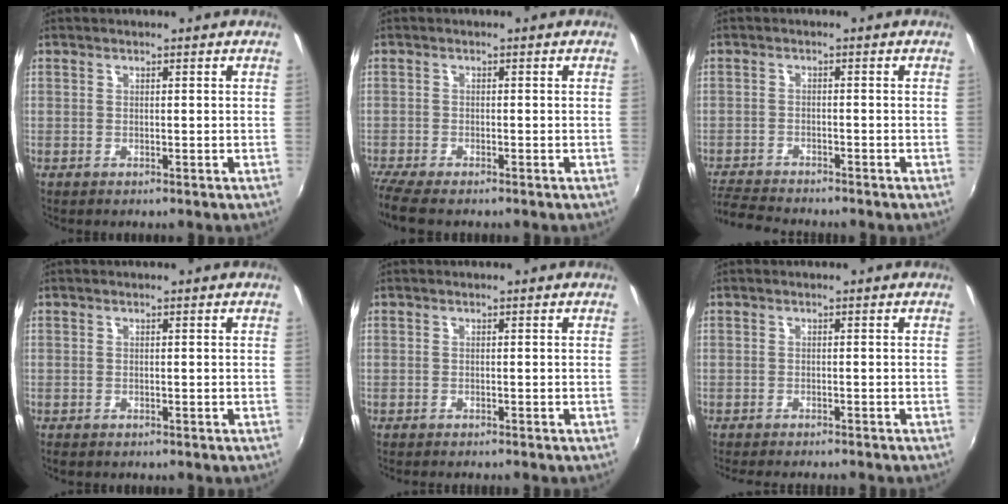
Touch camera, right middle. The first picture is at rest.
{"total": 5.1, "force": [-4.3, 0.8, 2.7], "torque": [-0.070, -0.029, -0.083]}
{"total": 7.0, "force": [-6.7, 0.9, 1.8], "torque": [-0.063, -0.019, -0.122]}
{"total": 0.9, "force": [-0.7, 0.4, 0.2], "torque": [-0.009, -0.004, -0.014]}
{"total": 1.3, "force": [-1.2, 0.0, 0.4], "torque": [-0.010, -0.010, -0.023]}
{"total": 5.6, "force": [-5.0, 0.6, 2.3], "torque": [-0.052, -0.016, -0.078]}